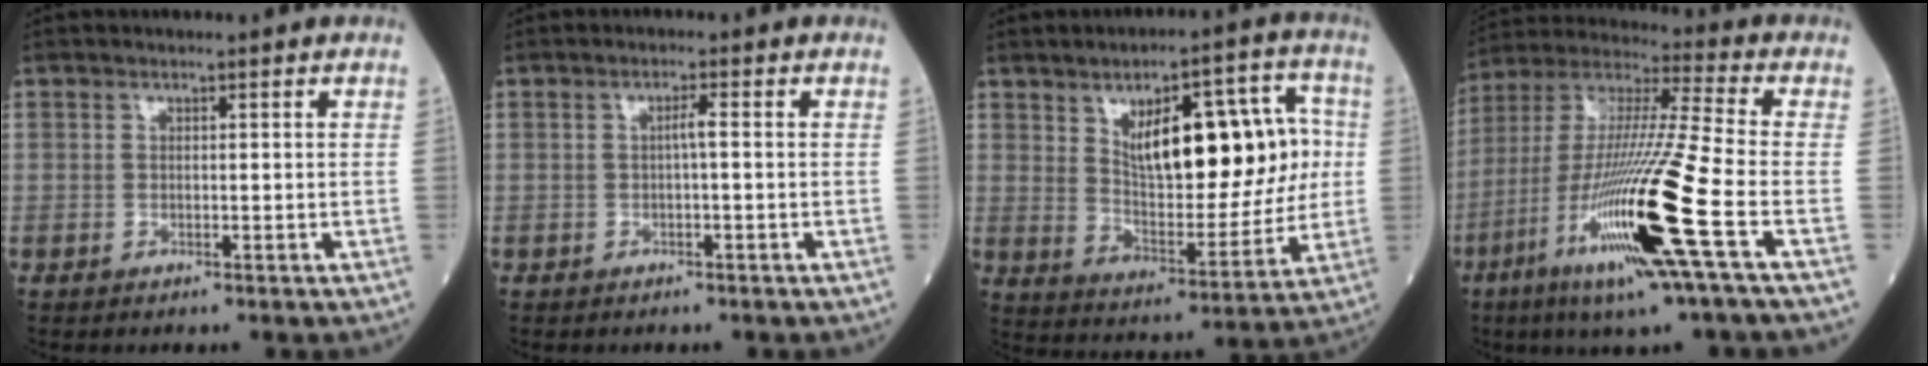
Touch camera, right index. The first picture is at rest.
{"total": 1.4, "force": [-0.1, 0.0, 1.4], "torque": [-0.024, 0.003, -0.002]}
{"total": 17.2, "force": [3.8, 6.4, 15.5], "torque": [-0.224, 0.027, 0.068]}
{"total": 20.5, "force": [-7.7, -0.4, 19.0], "torque": [-0.397, -0.035, -0.150]}